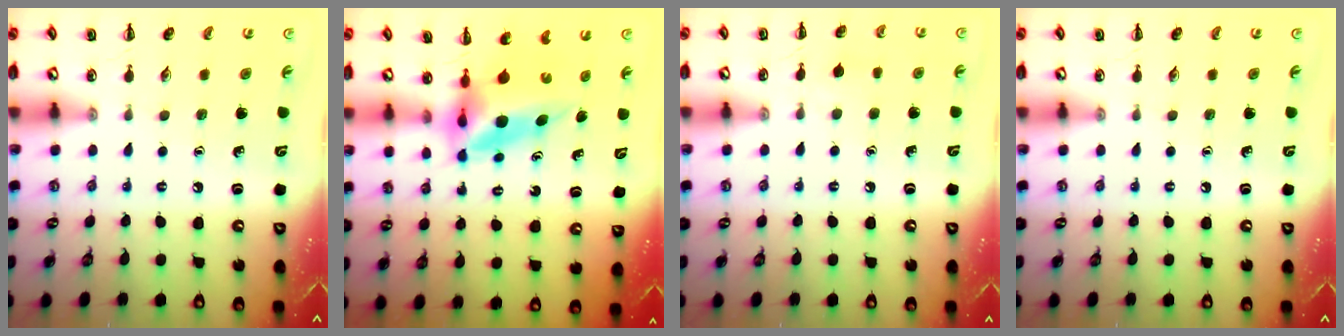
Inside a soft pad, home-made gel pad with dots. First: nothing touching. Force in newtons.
{"total": 6.0, "press": 5.8, "slide": 1.6}
{"total": 5.2, "press": 4.8, "slide": 1.9}
{"total": 0.0}